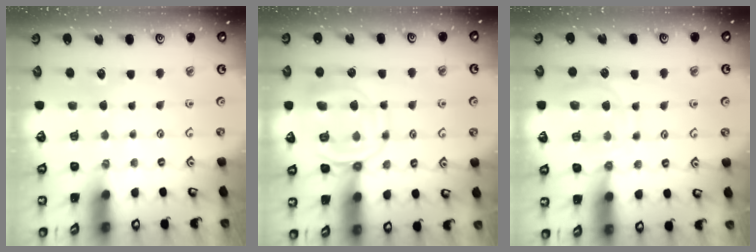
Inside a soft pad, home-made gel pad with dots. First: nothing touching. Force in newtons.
{"total": 12.7, "press": 12.7, "slide": 1.0}
{"total": 12.6, "press": 12.5, "slide": 1.1}